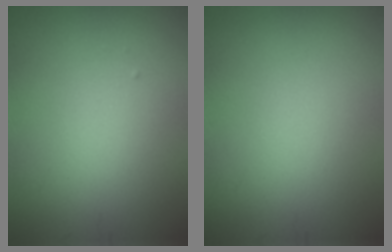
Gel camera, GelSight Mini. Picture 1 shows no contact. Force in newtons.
{"total": 0.0}